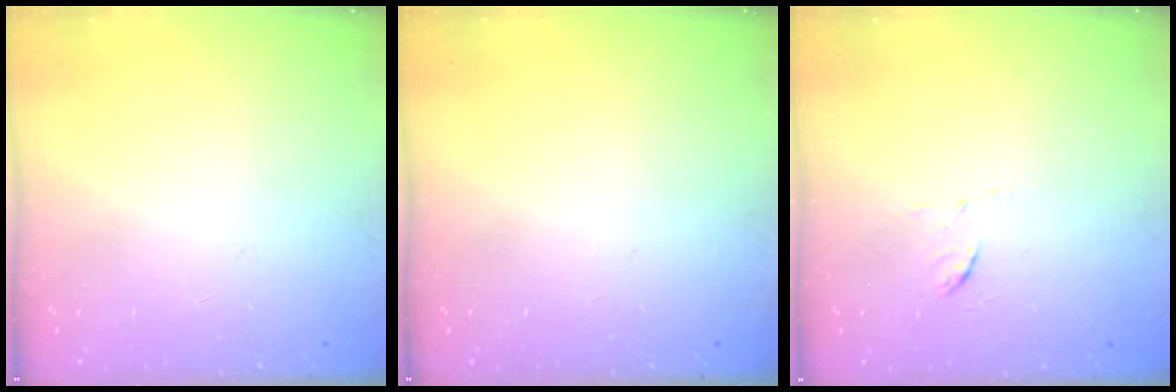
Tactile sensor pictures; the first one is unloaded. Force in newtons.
{"total": 0.0}
{"total": 6.0, "press": 6.0, "slide": 0.4}